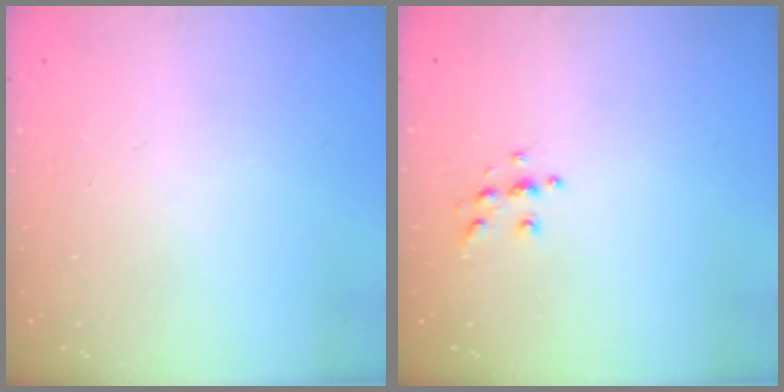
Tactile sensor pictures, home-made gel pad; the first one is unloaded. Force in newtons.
{"total": 5.3, "press": 5.2, "slide": 0.2}